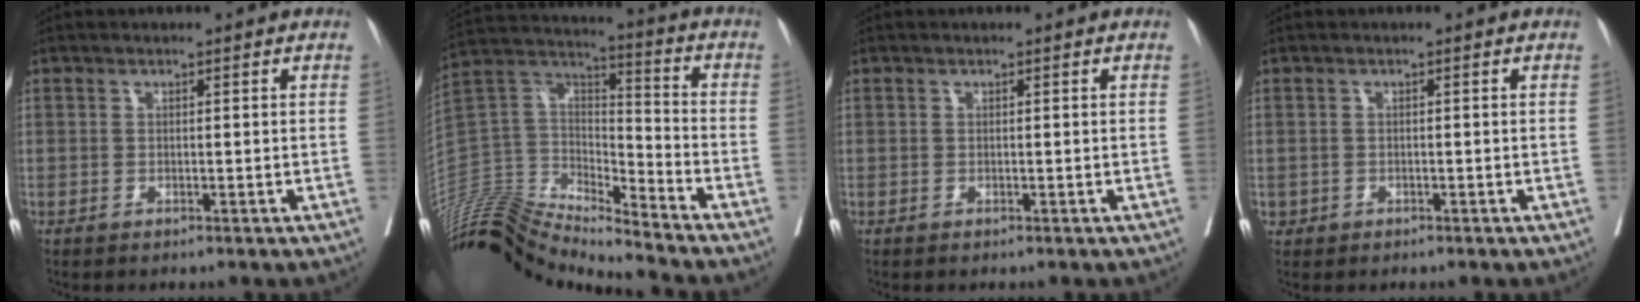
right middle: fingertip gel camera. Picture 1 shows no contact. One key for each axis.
{"total": 17.2, "fx": -16.6, "fy": 0.9, "fz": 4.5, "tx": -0.082, "ty": 0.053, "tz": -0.312}
{"total": 0.0}
{"total": 0.8, "fx": -0.2, "fy": 0.7, "fz": 0.1, "tx": 0.000, "ty": 0.005, "tz": 0.000}